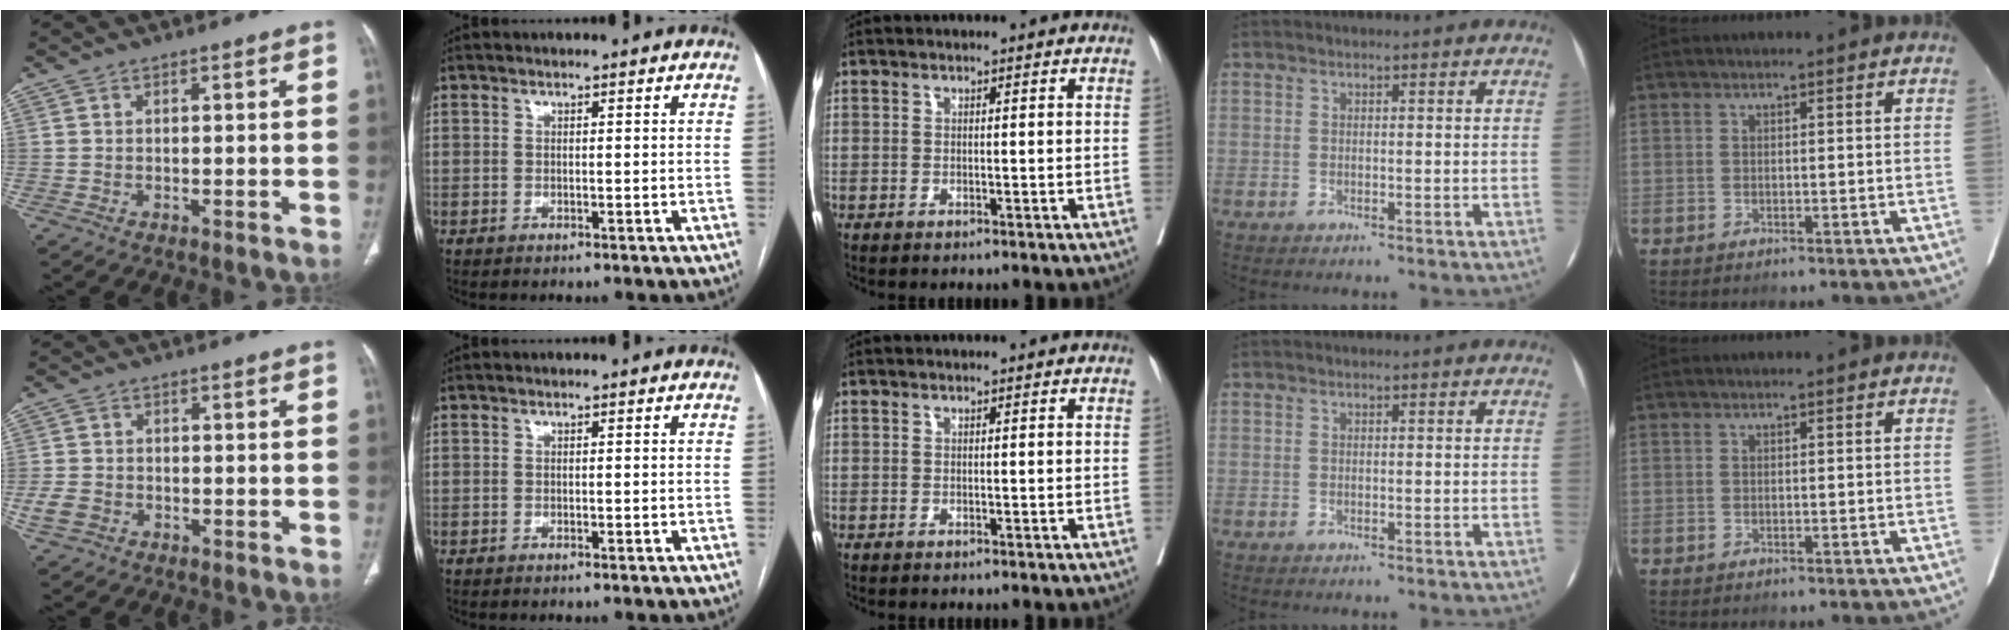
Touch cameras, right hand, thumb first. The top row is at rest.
{"thumb": {"total": 3.7, "force": [-1.4, 2.9, 1.8], "torque": [-0.039, 0.010, -0.024]}}